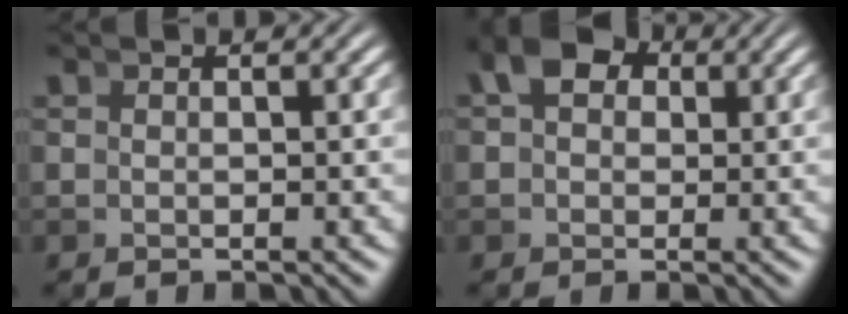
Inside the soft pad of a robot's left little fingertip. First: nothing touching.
{"total": 5.9, "force": [2.2, 4.4, 3.3], "torque": [-0.048, 0.015, 0.024]}